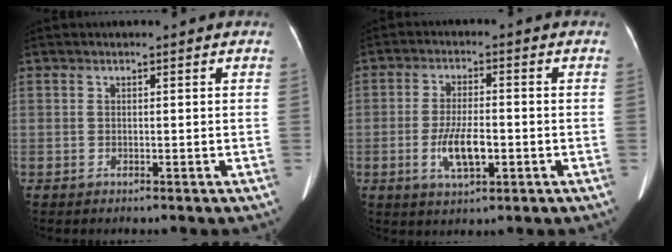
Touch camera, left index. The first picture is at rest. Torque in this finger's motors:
{"motor_torque": [0.87, 0.35, 0.37, 0.15]}